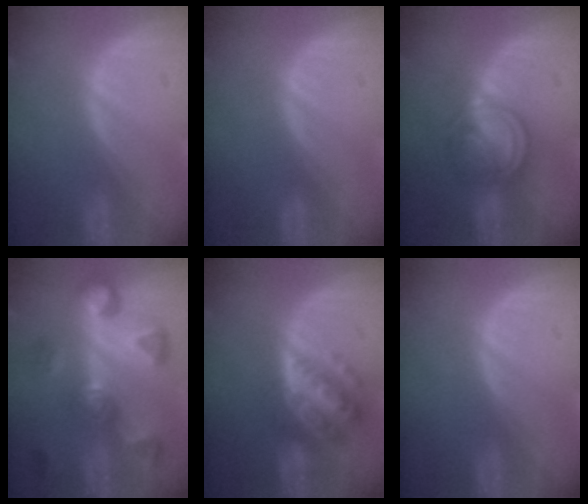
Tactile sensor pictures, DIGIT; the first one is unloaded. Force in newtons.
{"total": 0.0}
{"total": 6.0, "press": 6.0, "slide": 0.5}
{"total": 8.7, "press": 8.7, "slide": 0.2}
{"total": 6.7, "press": 6.6, "slide": 0.3}
{"total": 0.0}